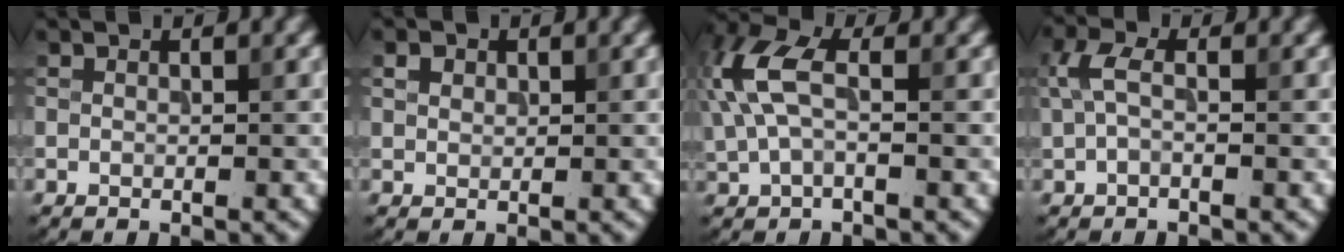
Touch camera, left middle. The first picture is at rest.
{"total": 1.1, "force": [0.5, 0.9, 0.4], "torque": [-0.006, 0.001, 0.010]}
{"total": 5.7, "force": [1.0, 3.1, 4.7], "torque": [-0.120, 0.015, 0.009]}
{"total": 2.3, "force": [0.3, 1.2, 1.9], "torque": [-0.048, 0.009, 0.000]}